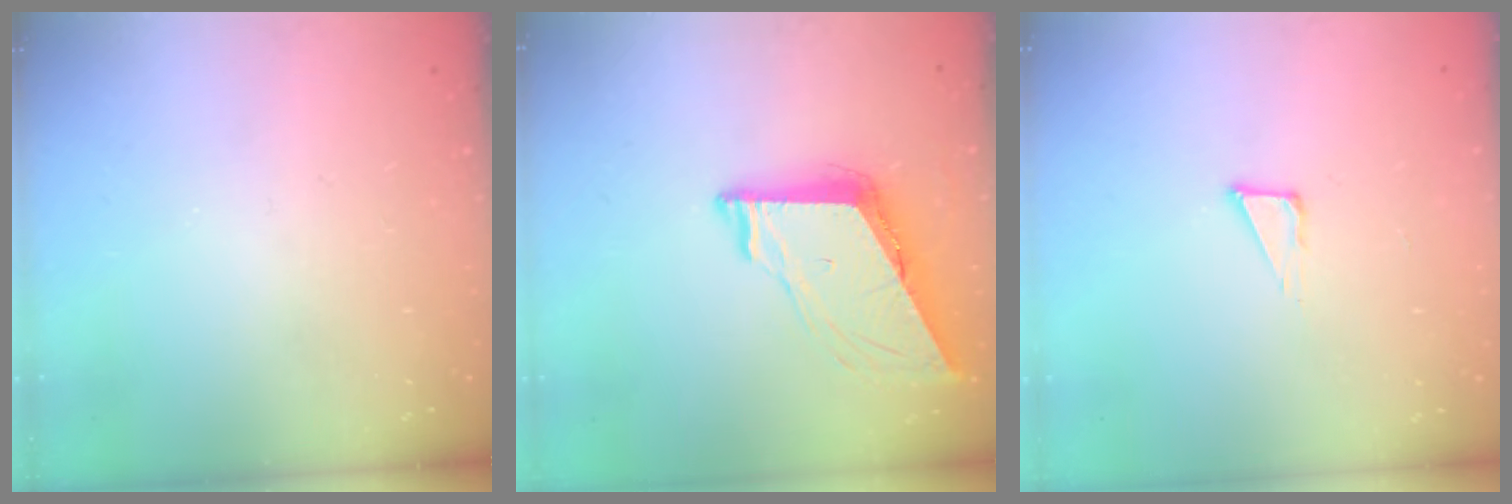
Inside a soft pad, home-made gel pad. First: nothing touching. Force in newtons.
{"total": 8.4, "press": 8.4, "slide": 0.9}
{"total": 4.0, "press": 3.9, "slide": 0.8}